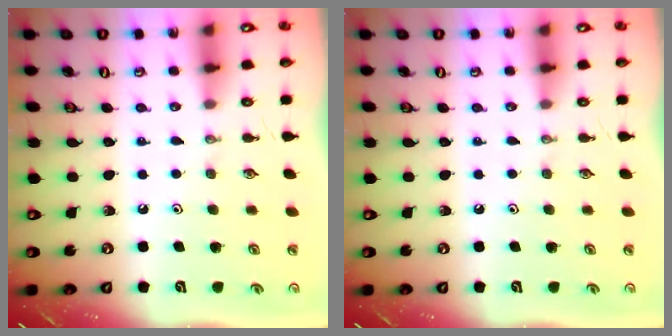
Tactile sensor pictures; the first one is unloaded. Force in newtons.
{"total": 0.0}